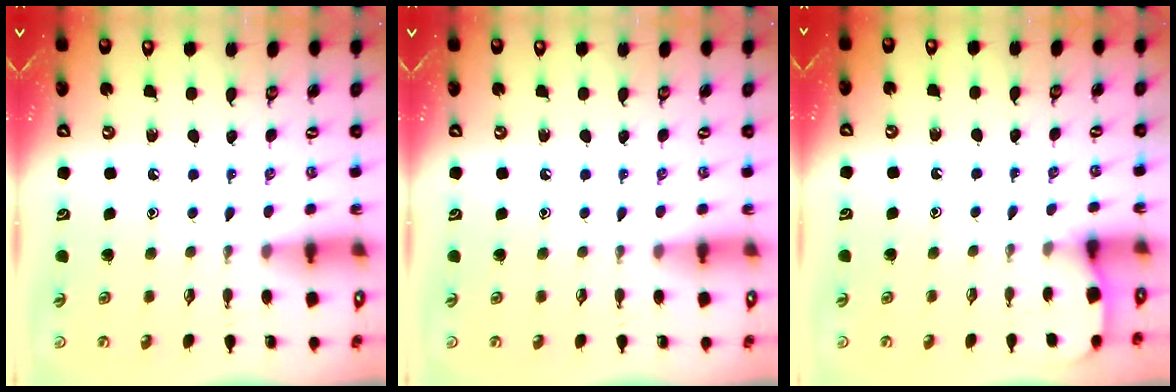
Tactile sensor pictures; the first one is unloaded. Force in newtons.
{"total": 0.0}
{"total": 2.6, "press": 2.6, "slide": 0.2}